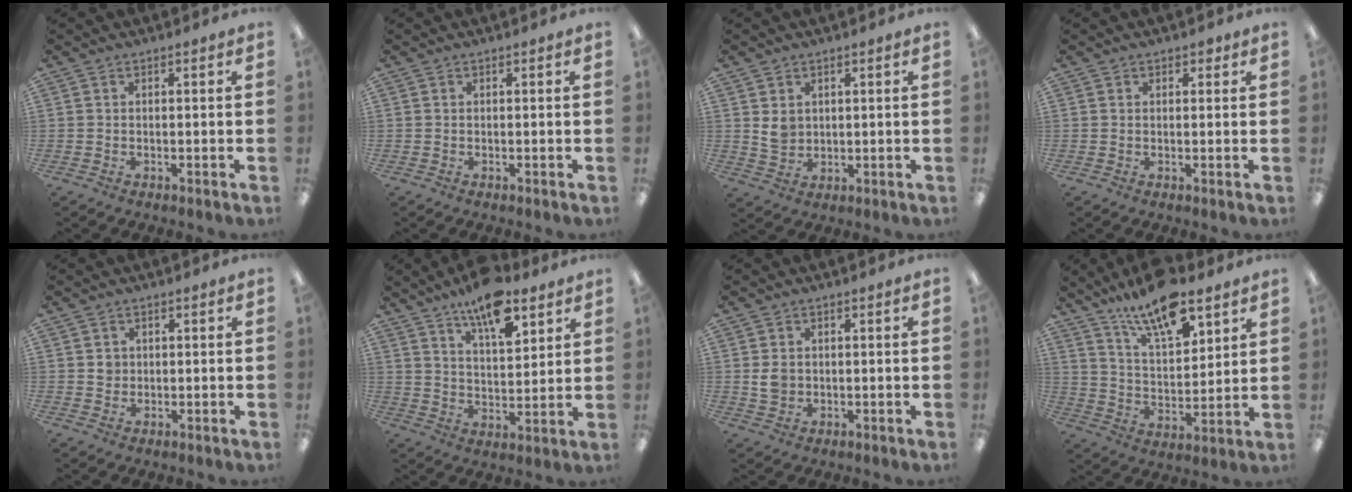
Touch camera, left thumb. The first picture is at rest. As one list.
[{"total": 0.0}, {"total": 4.1, "force": [1.6, 3.4, 1.8], "torque": [-0.023, -0.003, 0.029]}, {"total": 1.4, "force": [0.9, 1.0, 0.4], "torque": [0.000, -0.001, 0.015]}, {"total": 2.0, "force": [0.6, 1.8, 0.5], "torque": [-0.004, 0.002, 0.007]}, {"total": 12.8, "force": [9.2, 5.1, 7.3], "torque": [-0.108, -0.049, 0.157]}, {"total": 3.3, "force": [0.3, 2.8, 1.7], "torque": [-0.025, 0.001, 0.005]}, {"total": 16.1, "force": [11.8, 5.8, 9.2], "torque": [-0.159, -0.063, 0.203]}]